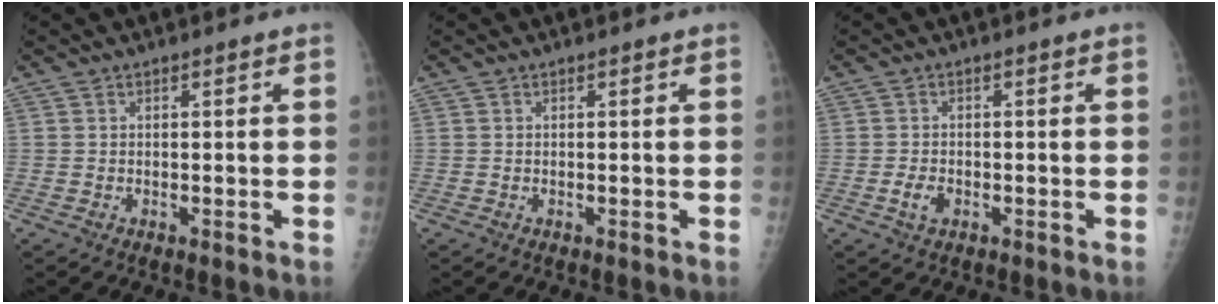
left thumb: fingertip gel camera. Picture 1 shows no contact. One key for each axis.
{"total": 0.0}
{"total": 2.7, "fx": -1.0, "fy": 1.8, "fz": 1.8, "tx": -0.032, "ty": 0.004, "tz": -0.017}